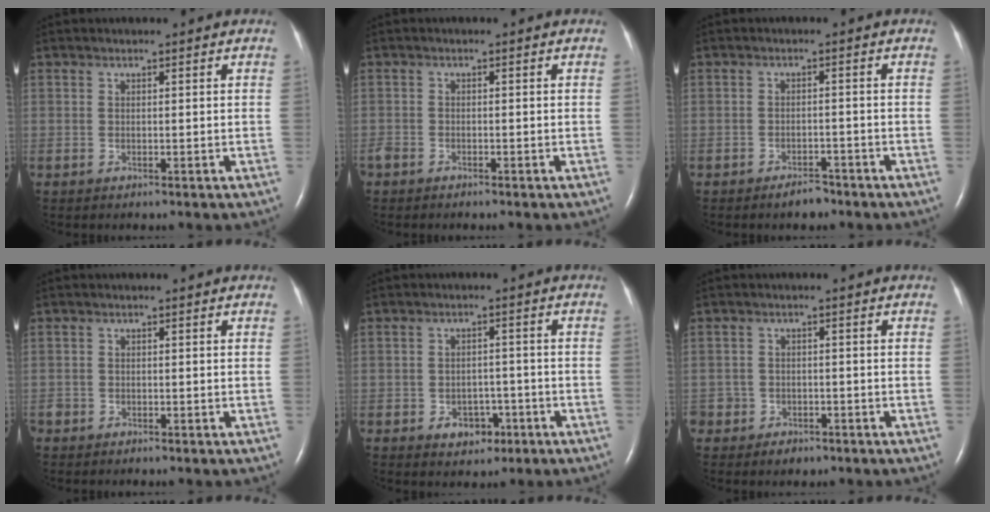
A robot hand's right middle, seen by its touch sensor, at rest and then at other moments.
{"total": 1.4, "force": [-1.2, 0.7, 0.4], "torque": [-0.012, 0.000, -0.021]}
{"total": 2.6, "force": [-2.2, 1.1, 1.0], "torque": [-0.019, 0.002, -0.030]}
{"total": 1.2, "force": [-0.9, 0.7, 0.1], "torque": [-0.008, 0.001, -0.018]}
{"total": 4.1, "force": [-2.1, 3.0, 2.0], "torque": [-0.026, 0.010, -0.021]}
{"total": 3.6, "force": [-2.3, 2.8, 0.4], "torque": [-0.004, 0.010, -0.034]}